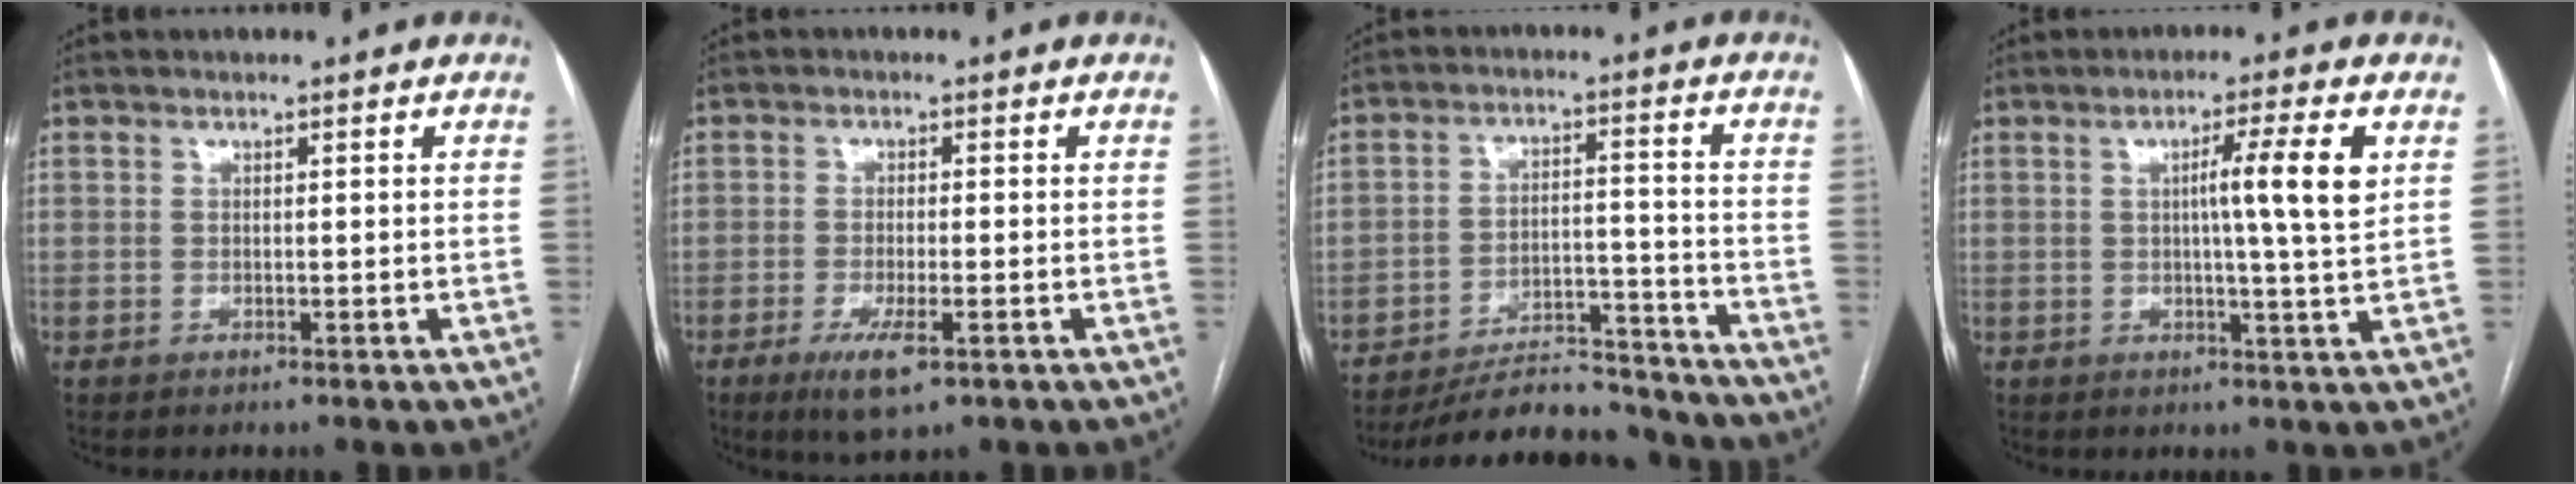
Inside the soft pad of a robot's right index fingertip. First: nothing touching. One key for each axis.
{"total": 5.5, "fx": -2.9, "fy": 1.1, "fz": 4.6, "tx": -0.088, "ty": -0.011, "tz": -0.045}
{"total": 12.6, "fx": -12.1, "fy": 2.7, "fz": 2.1, "tx": -0.019, "ty": 0.028, "tz": -0.183}
{"total": 7.3, "fx": 1.7, "fy": -1.0, "fz": 7.0, "tx": -0.110, "ty": 0.000, "tz": 0.026}